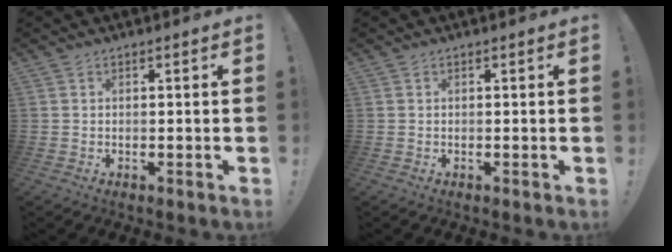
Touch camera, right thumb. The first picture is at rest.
{"total": 0.0}